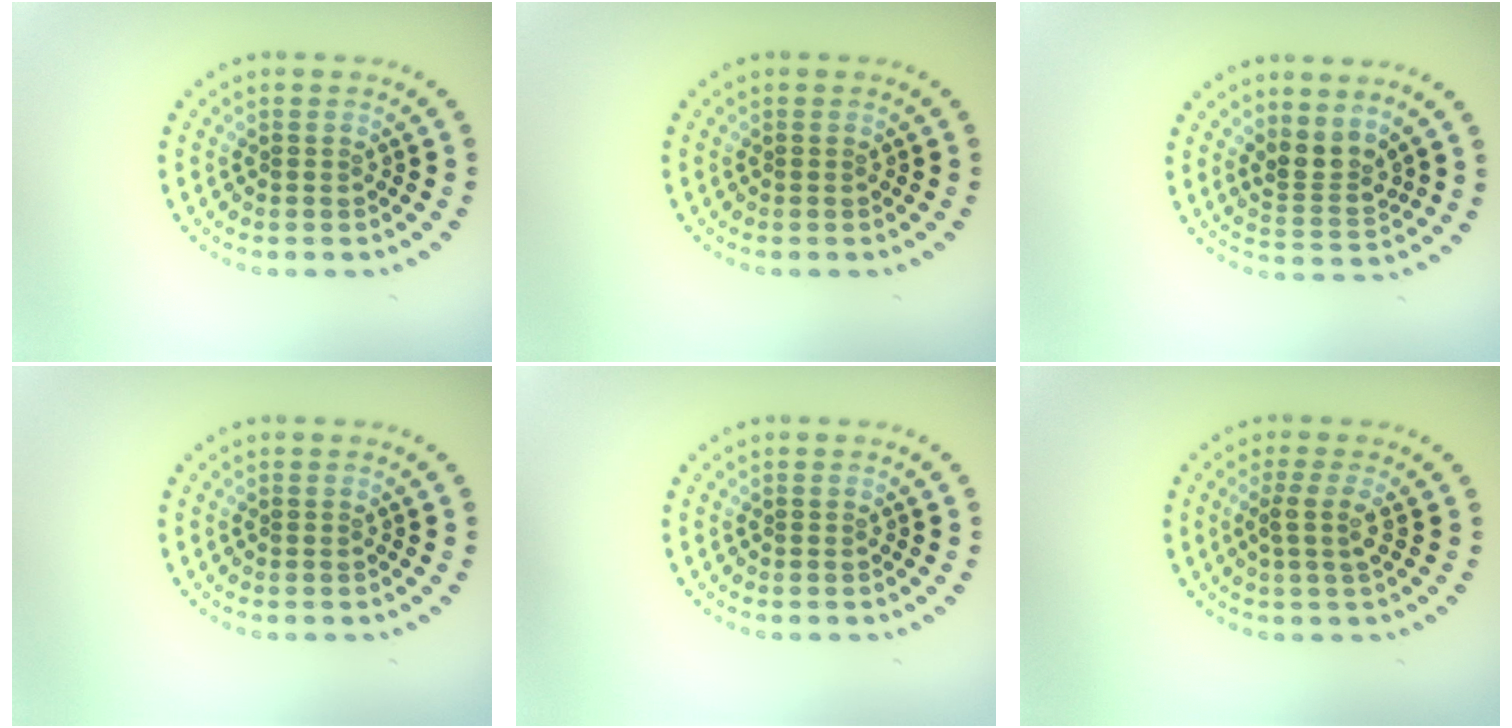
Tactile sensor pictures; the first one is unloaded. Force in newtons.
{"total": 0.0}
{"total": 2.6, "press": 1.9, "slide": 1.8}
{"total": 0.0}
{"total": 0.0}
{"total": 1.9, "press": 1.4, "slide": 1.3}